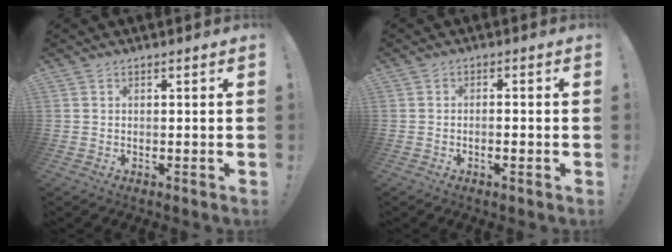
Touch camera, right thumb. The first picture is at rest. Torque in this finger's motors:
{"motor_torque": [-0.34, -0.30, 0.00, 0.05, -0.02]}